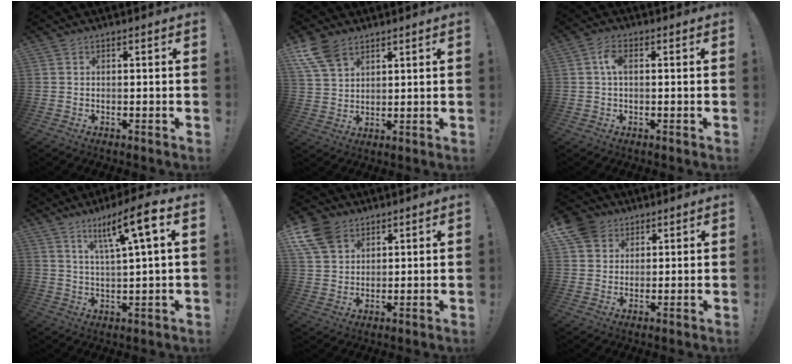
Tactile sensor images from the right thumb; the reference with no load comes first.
{"total": 9.1, "force": [5.9, 5.2, 4.5], "torque": [-0.096, -0.022, 0.117]}
{"total": 4.1, "force": [0.5, 2.2, 3.5], "torque": [-0.066, 0.010, 0.008]}
{"total": 11.5, "force": [5.4, 1.1, 10.1], "torque": [-0.171, -0.022, 0.080]}
{"total": 10.1, "force": [5.9, 7.1, 4.2], "torque": [-0.089, -0.026, 0.120]}
{"total": 7.8, "force": [4.3, 6.3, 1.8], "torque": [-0.029, -0.027, 0.086]}